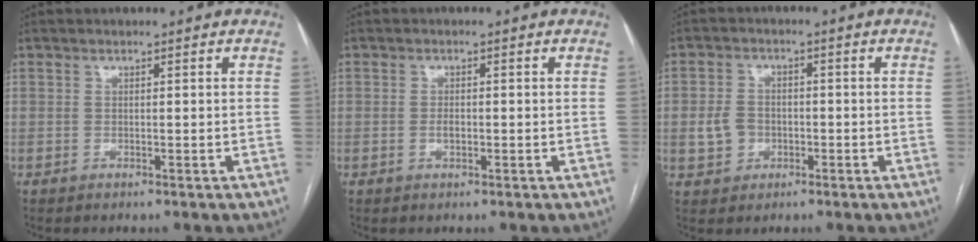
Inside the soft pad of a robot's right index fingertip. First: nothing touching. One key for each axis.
{"total": 1.4, "fx": -0.3, "fy": 0.7, "fz": 1.2, "tx": -0.022, "ty": 0.002, "tz": -0.005}
{"total": 4.6, "fx": -1.1, "fy": 3.9, "fz": 2.1, "tx": -0.045, "ty": 0.012, "tz": -0.012}